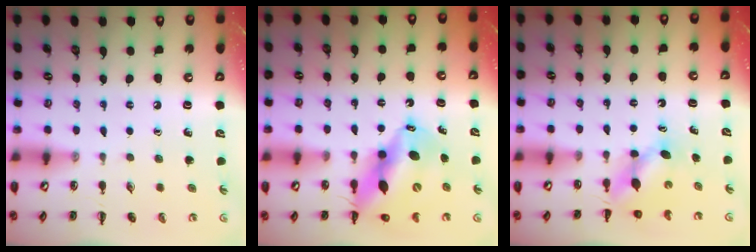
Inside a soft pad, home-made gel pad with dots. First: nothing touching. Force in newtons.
{"total": 15.3, "press": 14.7, "slide": 4.3}
{"total": 4.6, "press": 4.6, "slide": 0.3}